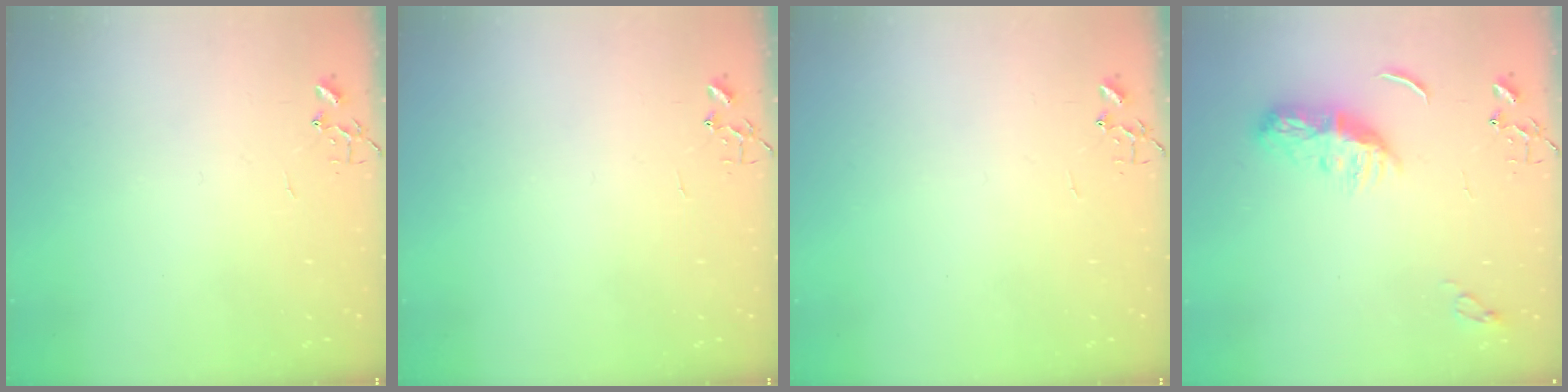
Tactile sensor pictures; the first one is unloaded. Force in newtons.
{"total": 0.0}
{"total": 0.0}
{"total": 9.1, "press": 9.1, "slide": 0.2}